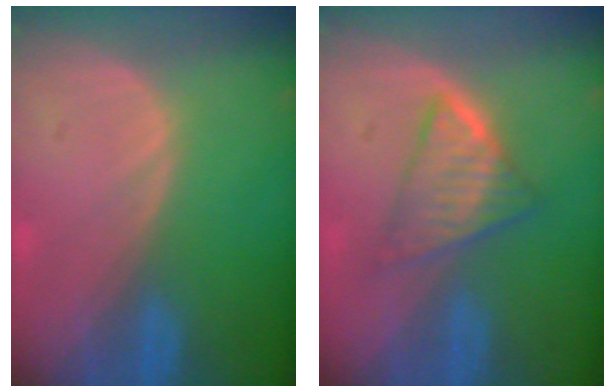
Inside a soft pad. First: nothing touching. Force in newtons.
{"total": 5.7, "press": 5.5, "slide": 1.6}